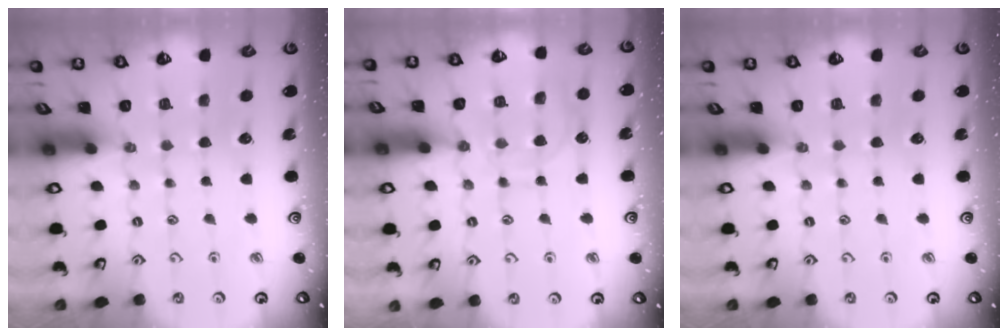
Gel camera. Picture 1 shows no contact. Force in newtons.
{"total": 11.0, "press": 11.0, "slide": 1.1}
{"total": 0.0}